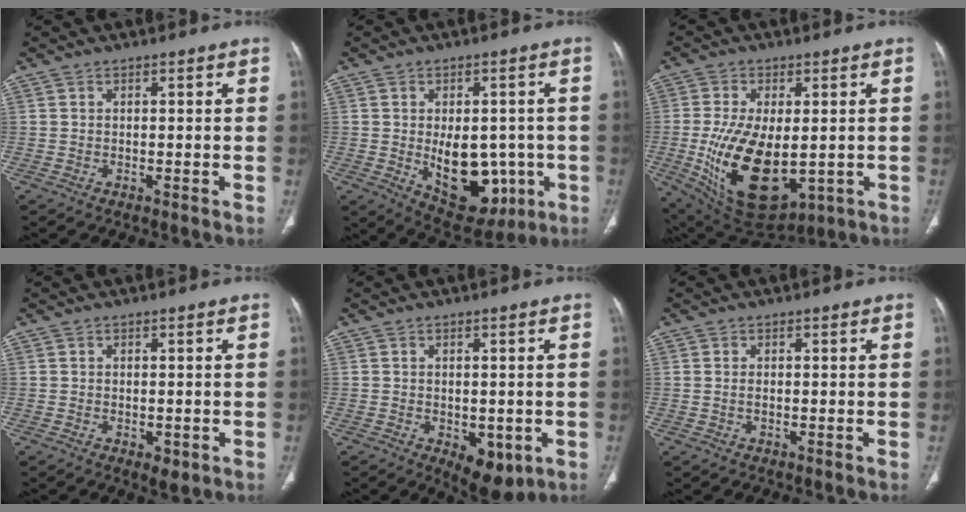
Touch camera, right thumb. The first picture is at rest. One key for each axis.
{"total": 14.5, "fx": -2.7, "fy": 9.0, "fz": 11.1, "tx": -0.119, "ty": 0.001, "tz": -0.011}
{"total": 18.8, "fx": -2.7, "fy": 10.0, "fz": 15.7, "tx": -0.289, "ty": -0.023, "tz": -0.013}
{"total": 2.6, "fx": -0.9, "fy": 1.5, "fz": 1.9, "tx": -0.020, "ty": -0.002, "tz": -0.005}
{"total": 7.1, "fx": -2.1, "fy": 4.0, "fz": 5.5, "tx": -0.054, "ty": -0.007, "tz": -0.014}
{"total": 0.9, "fx": 0.0, "fy": 0.5, "fz": 0.7, "tx": -0.019, "ty": 0.002, "tz": 0.001}